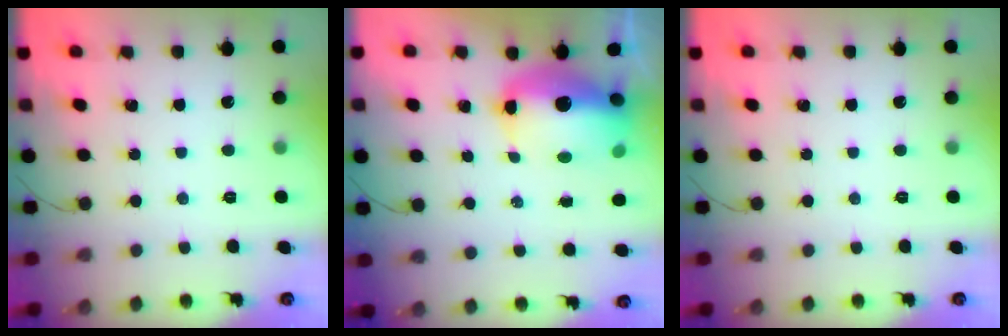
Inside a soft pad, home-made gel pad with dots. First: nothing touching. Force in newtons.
{"total": 14.6, "press": 13.5, "slide": 5.6}
{"total": 0.0}